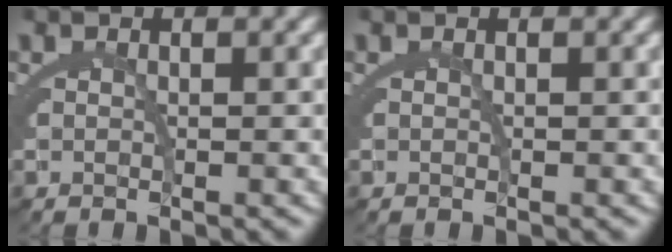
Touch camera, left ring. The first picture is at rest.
{"total": 0.0}